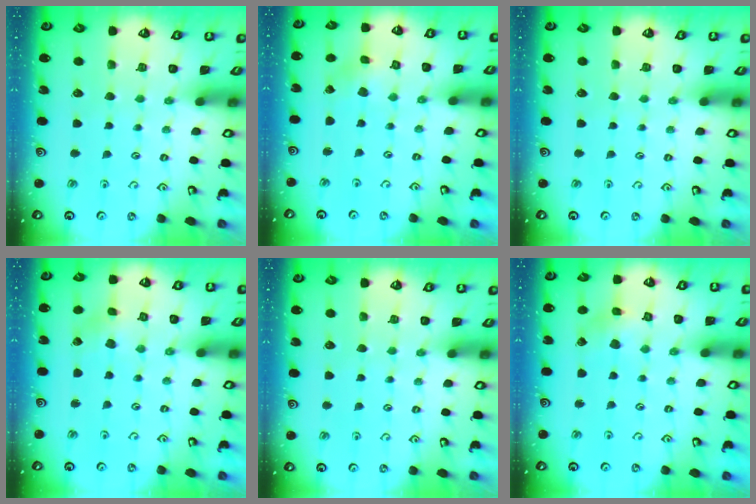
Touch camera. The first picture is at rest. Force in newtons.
{"total": 0.7, "press": 0.7, "slide": 0.1}
{"total": 0.0}
{"total": 1.4, "press": 1.4, "slide": 0.2}
{"total": 0.0}
{"total": 2.3, "press": 2.3, "slide": 0.2}